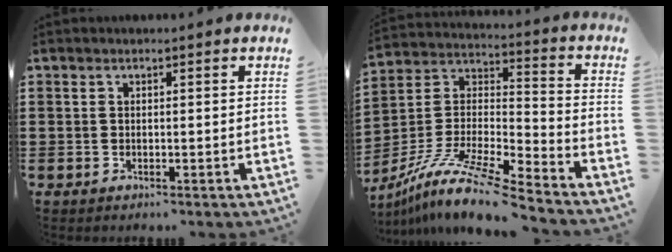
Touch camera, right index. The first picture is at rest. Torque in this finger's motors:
{"motor_torque": [1.09, 1.05, 0.03, 0.01]}